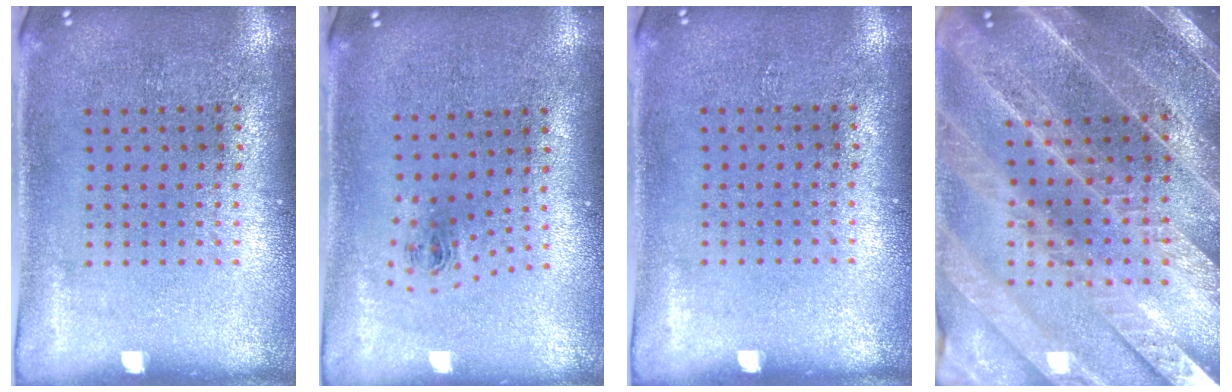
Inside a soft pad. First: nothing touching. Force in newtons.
{"total": 0.9, "press": 0.4, "slide": 0.9}
{"total": 0.0}
{"total": 3.5, "press": 3.3, "slide": 1.0}